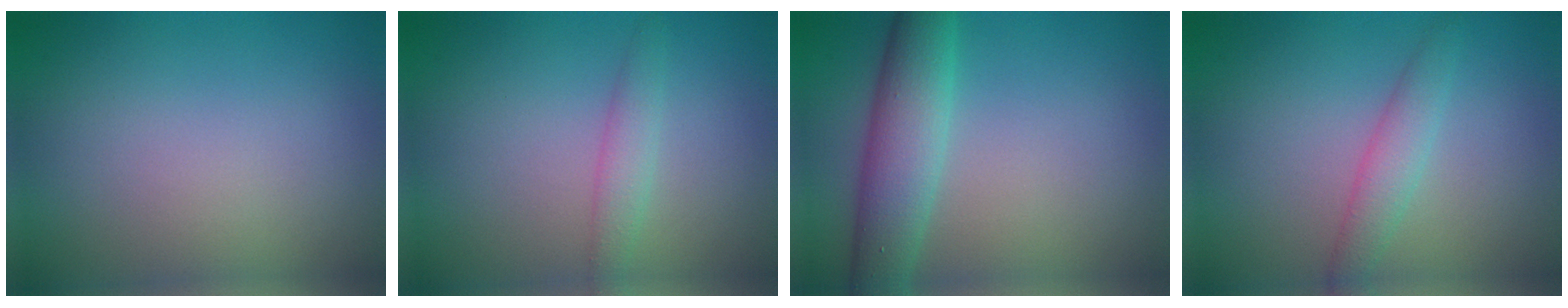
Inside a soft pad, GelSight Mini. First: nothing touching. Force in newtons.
{"total": 1.8, "press": 1.8, "slide": 0.1}
{"total": 5.6, "press": 5.6, "slide": 0.1}
{"total": 2.3, "press": 2.3, "slide": 0.0}